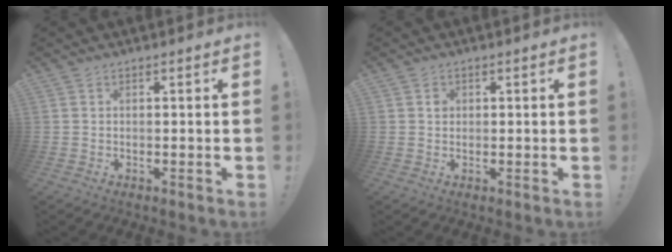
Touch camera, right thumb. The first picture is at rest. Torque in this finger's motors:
{"motor_torque": [0.32, 0.51, 0.06, -0.11, 0.00]}